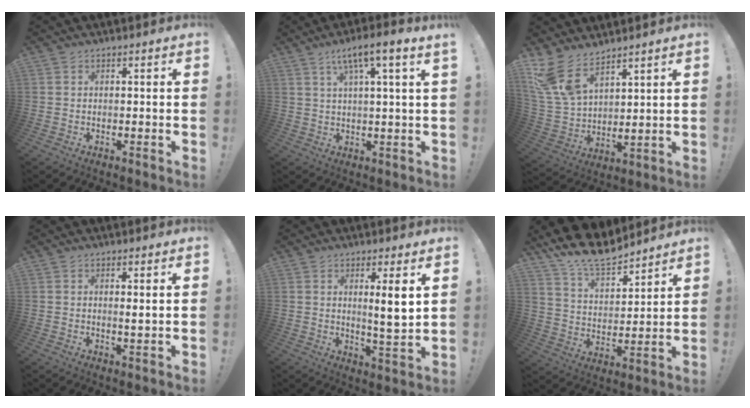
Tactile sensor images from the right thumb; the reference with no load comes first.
{"total": 7.3, "force": [3.5, -0.4, 6.5], "torque": [-0.104, -0.016, 0.052]}
{"total": 11.7, "force": [9.2, 5.1, 5.1], "torque": [-0.123, -0.065, 0.178]}
{"total": 2.0, "force": [0.9, 0.0, 1.8], "torque": [-0.021, -0.011, 0.012]}
{"total": 7.1, "force": [2.5, 0.2, 6.6], "torque": [-0.098, -0.021, 0.032]}
{"total": 13.9, "force": [12.0, 5.0, 5.1], "torque": [-0.103, -0.095, 0.219]}